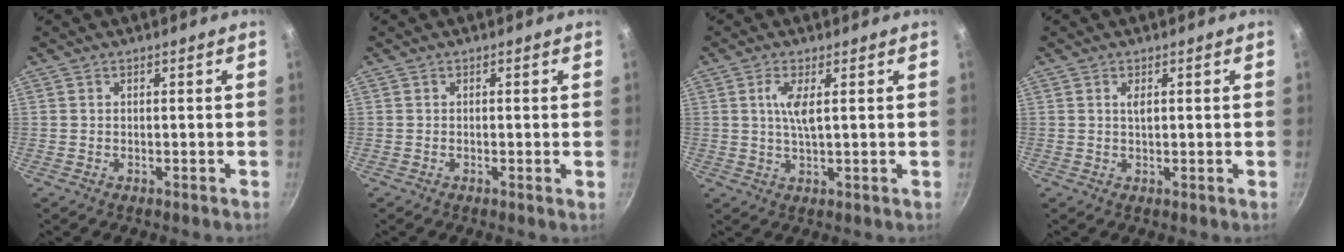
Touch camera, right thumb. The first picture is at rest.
{"total": 0.6, "force": [-0.1, 0.0, 0.6], "torque": [-0.008, -0.003, -0.005]}
{"total": 4.3, "force": [1.1, 0.9, 4.1], "torque": [-0.087, -0.005, 0.023]}
{"total": 1.5, "force": [0.5, 0.4, 1.4], "torque": [-0.023, -0.003, 0.007]}